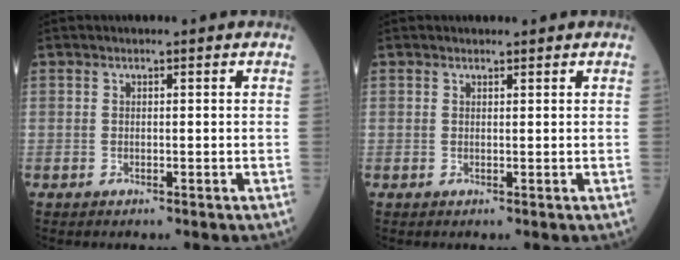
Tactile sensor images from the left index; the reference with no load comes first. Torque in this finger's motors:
{"motor_torque": [-0.63, -1.31, -0.28, -0.01]}